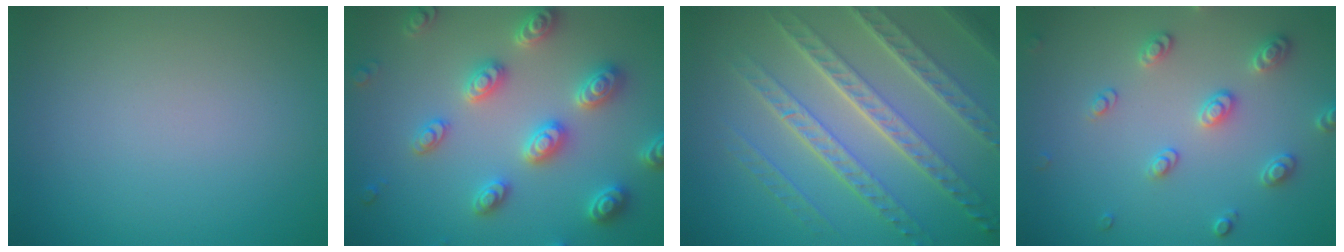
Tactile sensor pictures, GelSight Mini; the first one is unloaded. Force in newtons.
{"total": 5.3, "press": 5.2, "slide": 1.2}
{"total": 7.5, "press": 5.3, "slide": 5.3}
{"total": 2.8, "press": 2.8, "slide": 0.2}